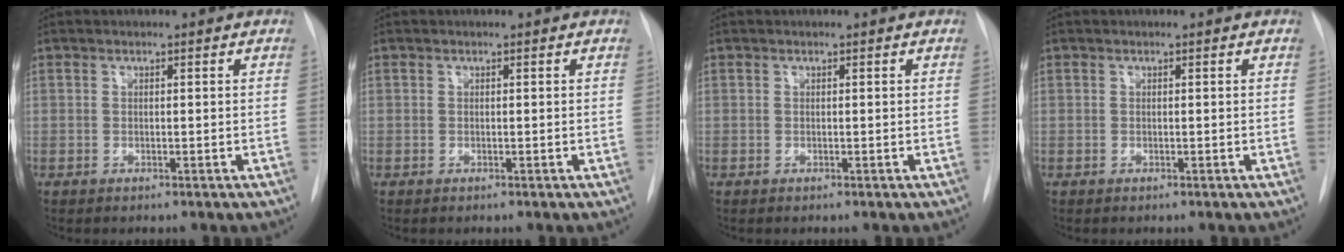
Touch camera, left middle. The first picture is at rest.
{"total": 0.0}
{"total": 0.0}
{"total": 0.0}